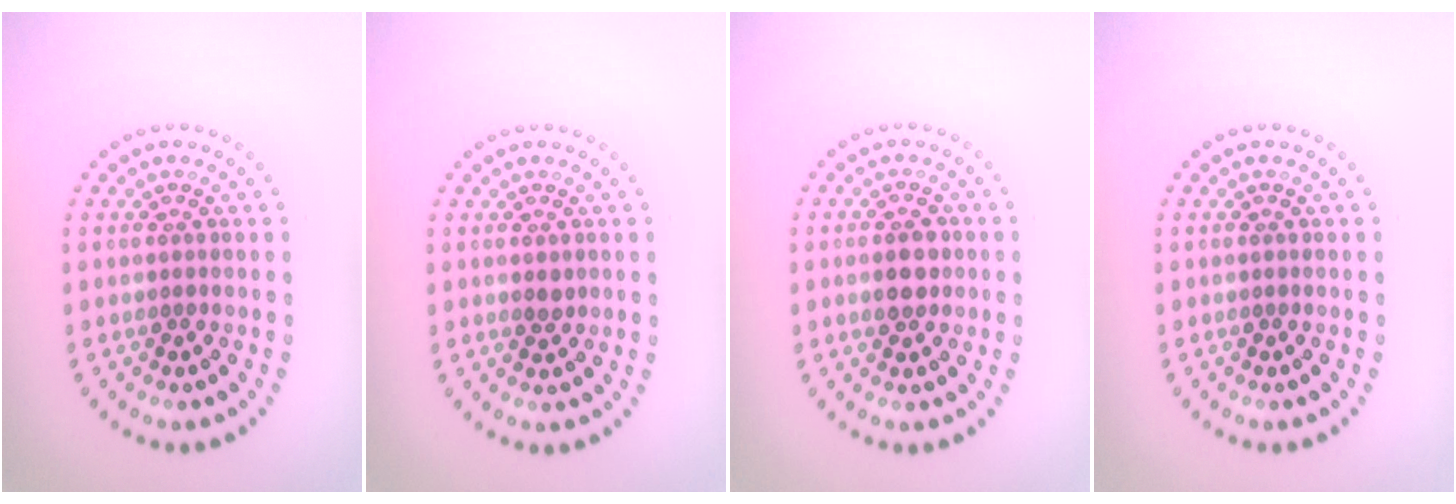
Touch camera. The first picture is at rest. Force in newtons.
{"total": 0.9, "press": 0.9, "slide": 0.1}
{"total": 2.8, "press": 2.7, "slide": 0.1}
{"total": 0.0}